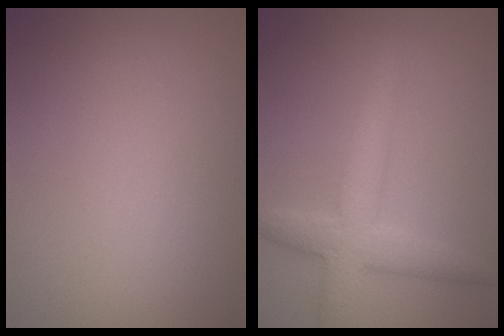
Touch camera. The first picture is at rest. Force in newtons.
{"total": 4.5, "press": 4.5, "slide": 0.1}